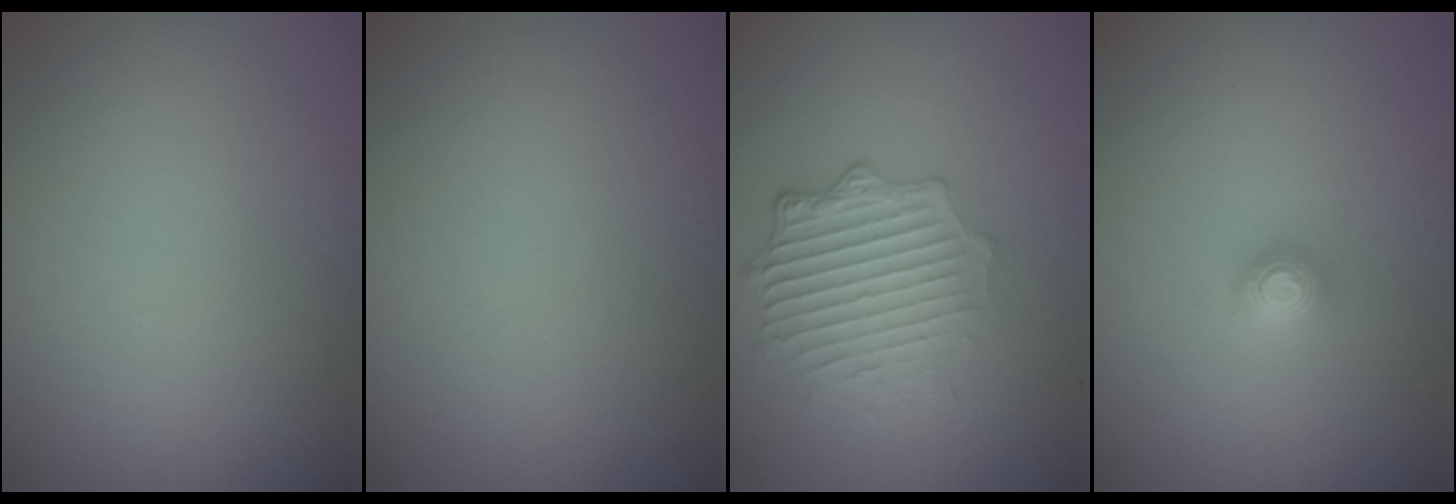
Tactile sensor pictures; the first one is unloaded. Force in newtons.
{"total": 0.0}
{"total": 4.7, "press": 3.5, "slide": 3.1}
{"total": 1.5, "press": 1.5, "slide": 0.2}